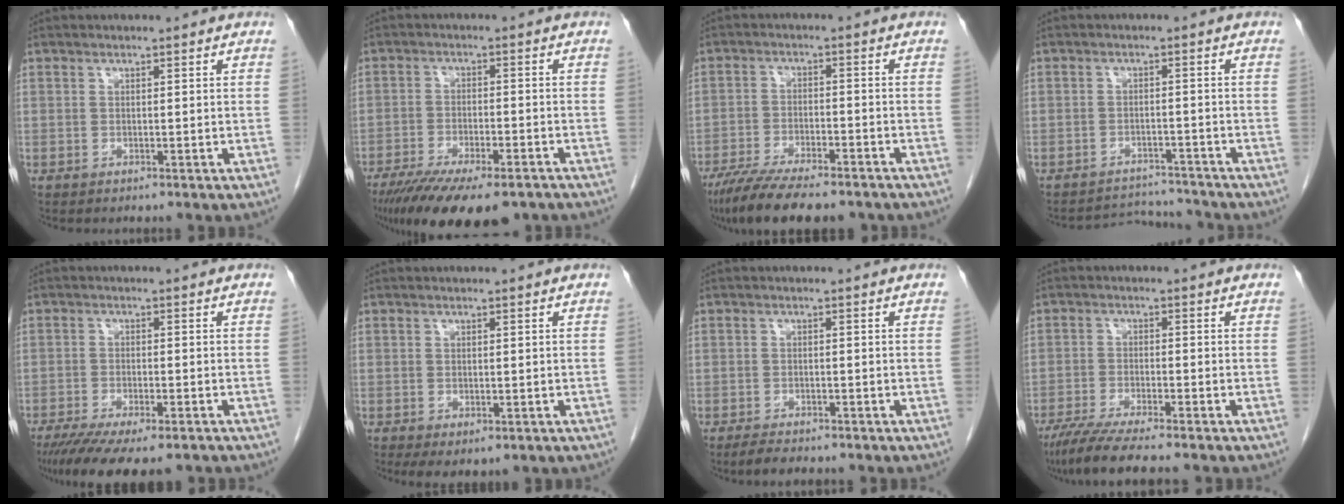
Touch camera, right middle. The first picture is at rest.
{"total": 16.5, "force": [-12.6, 4.1, 9.9], "torque": [-0.162, -0.031, -0.191]}
{"total": 14.0, "force": [-11.4, 2.9, 7.5], "torque": [-0.131, -0.023, -0.179]}
{"total": 5.1, "force": [-4.9, 0.4, -1.5], "torque": [0.020, 0.007, -0.074]}
{"total": 12.9, "force": [-9.9, 3.1, 7.7], "torque": [-0.136, -0.024, -0.152]}
{"total": 4.2, "force": [-2.2, 2.2, 2.8], "torque": [-0.039, -0.009, -0.025]}
{"total": 3.2, "force": [-2.7, 0.8, 1.5], "torque": [-0.034, -0.009, -0.042]}
{"total": 8.6, "force": [-7.0, 0.0, 4.9], "torque": [-0.078, -0.025, -0.116]}